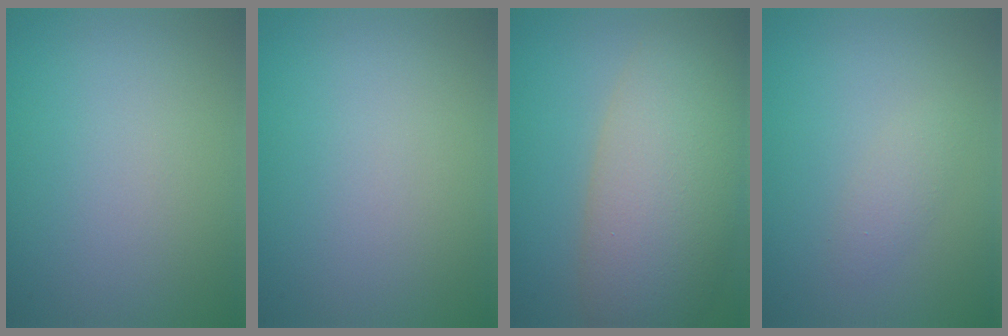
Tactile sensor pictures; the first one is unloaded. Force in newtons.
{"total": 0.0}
{"total": 10.1, "press": 10.0, "slide": 0.6}
{"total": 1.2, "press": 1.2, "slide": 0.1}